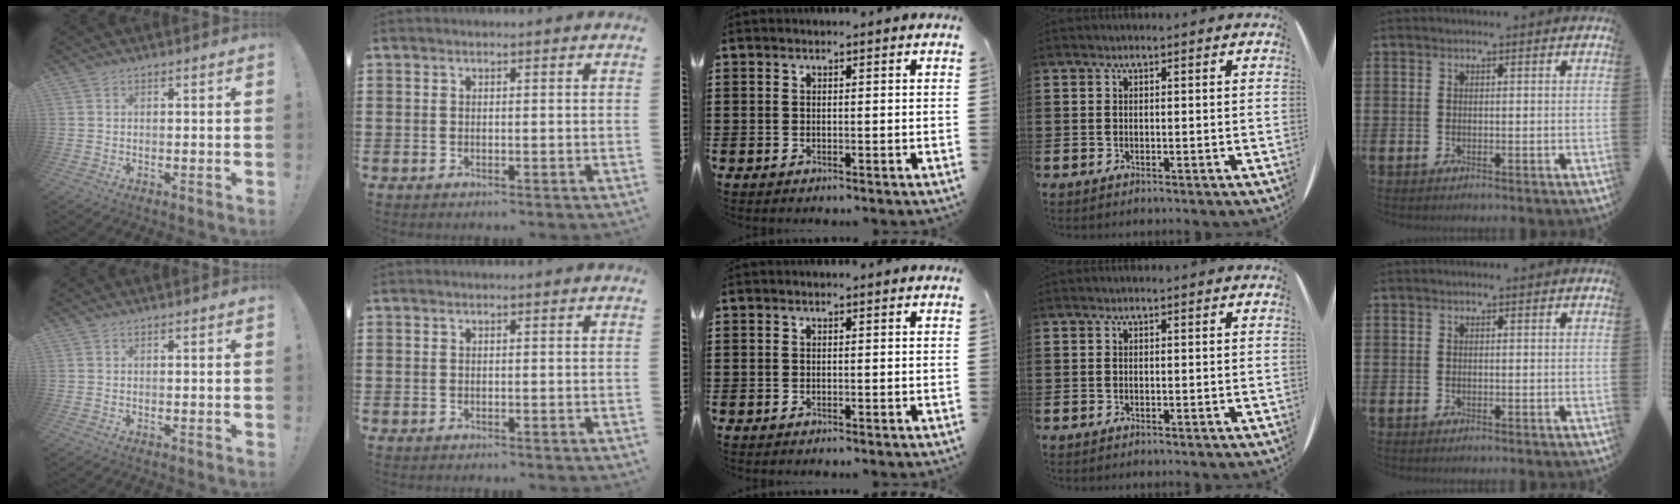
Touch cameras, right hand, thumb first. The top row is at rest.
{}